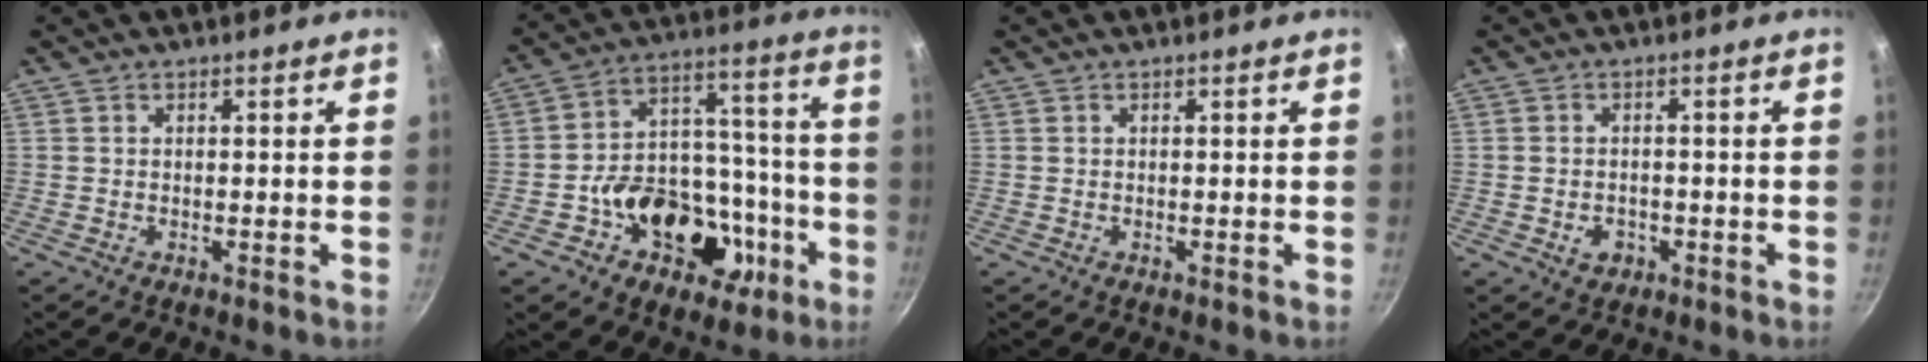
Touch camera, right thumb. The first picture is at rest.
{"total": 21.0, "force": [-8.0, 14.9, 12.4], "torque": [-0.161, 0.065, -0.108]}
{"total": 0.0}
{"total": 3.3, "force": [-1.2, 2.6, 1.6], "torque": [-0.017, 0.012, -0.013]}